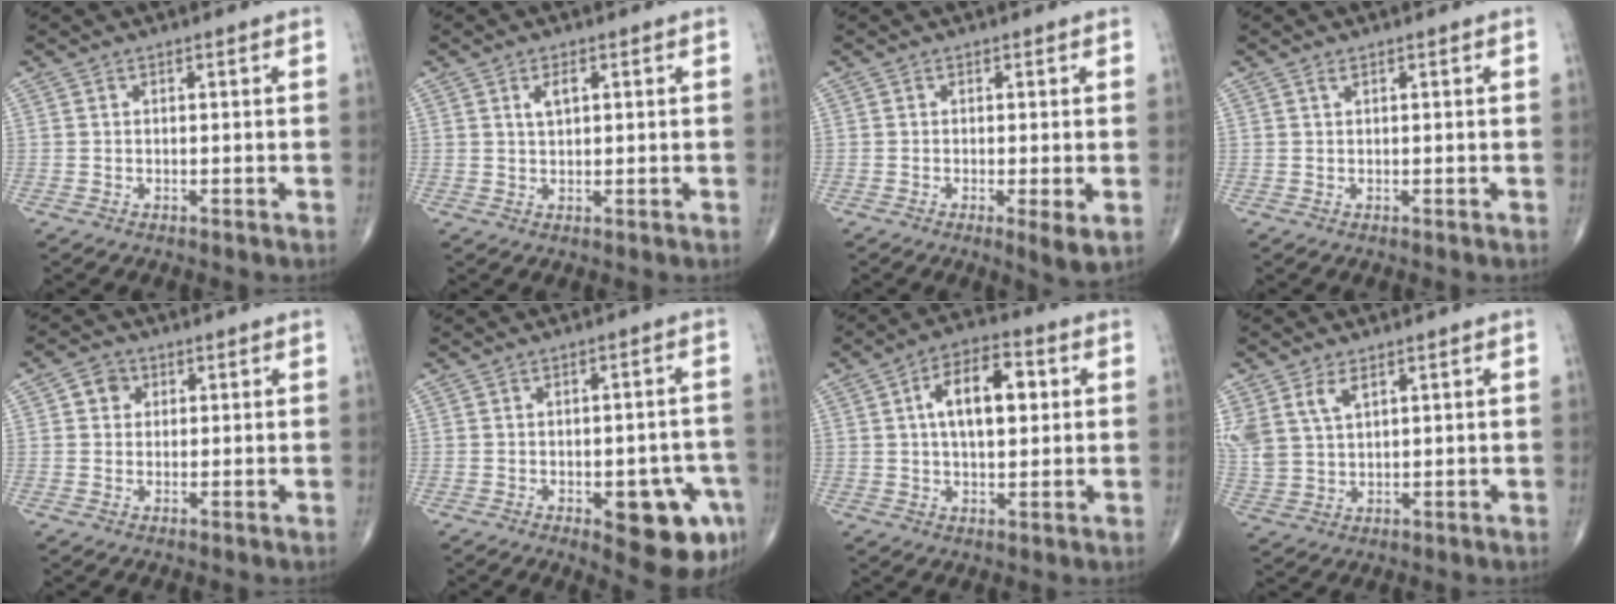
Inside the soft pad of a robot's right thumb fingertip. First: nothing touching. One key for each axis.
{"total": 2.5, "fx": 1.0, "fy": 1.2, "fz": 2.0, "tx": -0.036, "ty": -0.001, "tz": 0.019}
{"total": 3.5, "fx": -0.7, "fy": 0.5, "fz": 3.4, "tx": -0.062, "ty": -0.015, "tz": -0.014}
{"total": 0.5, "fx": 0.3, "fy": 0.1, "fz": 0.3, "tx": -0.009, "ty": 0.004, "tz": 0.007}
{"total": 3.3, "fx": 0.9, "fy": 2.9, "fz": 1.3, "tx": -0.003, "ty": 0.001, "tz": 0.010}
{"total": 12.1, "fx": -4.8, "fy": 4.9, "fz": 10.0, "tx": -0.093, "ty": 0.016, "tz": -0.048}
{"total": 11.4, "fx": 2.3, "fy": 5.7, "fz": 9.6, "tx": -0.142, "ty": 0.012, "tz": 0.031}
{"total": 7.5, "fx": 3.8, "fy": 4.2, "fz": 5.0, "tx": -0.109, "ty": -0.006, "tz": 0.086}